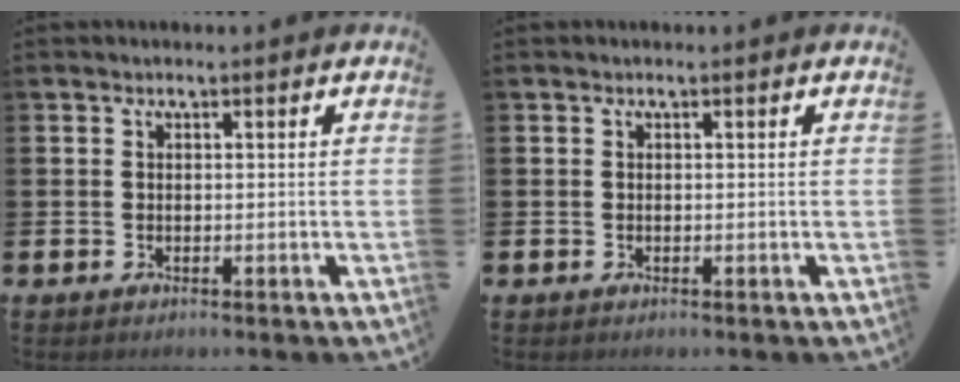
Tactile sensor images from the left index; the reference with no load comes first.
{"total": 0.0}